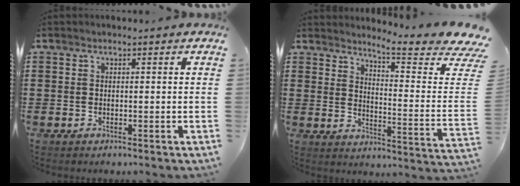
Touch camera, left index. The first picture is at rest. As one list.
[{"total": 6.4, "force": [5.5, -0.4, 3.2], "torque": [-0.065, -0.056, 0.085]}]